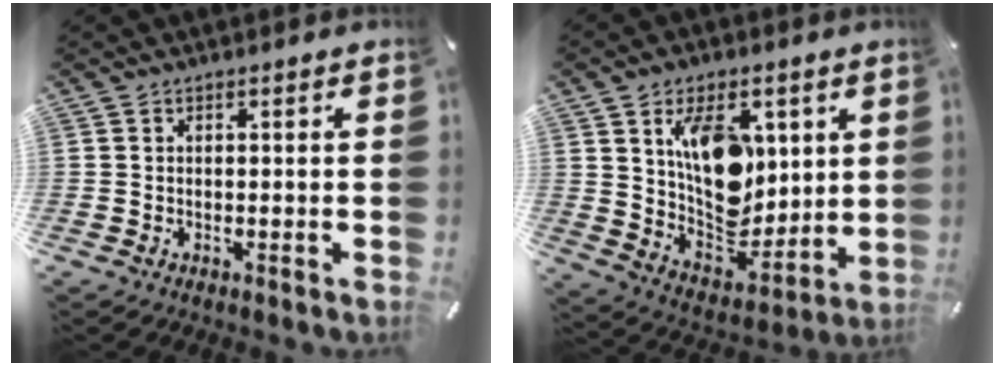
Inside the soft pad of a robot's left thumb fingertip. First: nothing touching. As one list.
[{"total": 15.0, "force": [5.5, 10.2, 9.5], "torque": [-0.143, -0.025, 0.105]}]